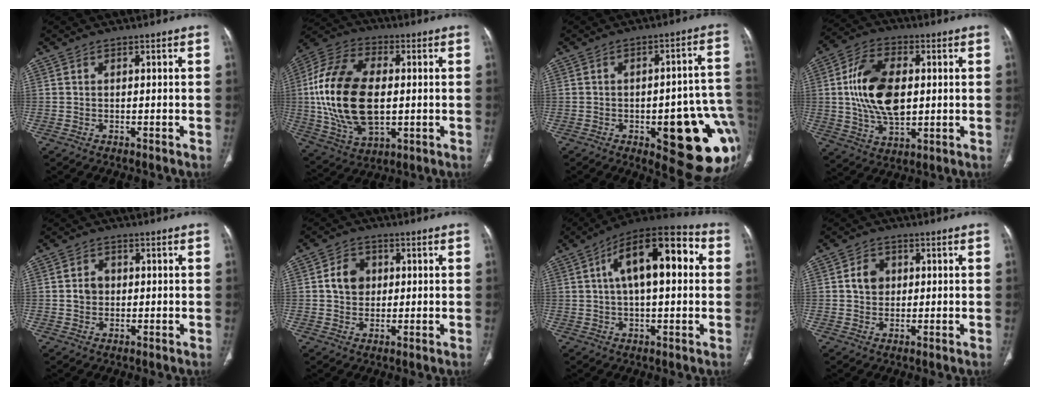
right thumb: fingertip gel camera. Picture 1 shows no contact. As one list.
[{"total": 22.1, "force": [0.4, 13.0, 17.9], "torque": [-0.359, 0.001, 0.015]}, {"total": 21.7, "force": [-5.7, 7.5, 19.6], "torque": [-0.185, 0.022, -0.051]}, {"total": 15.3, "force": [1.5, 9.0, 12.3], "torque": [-0.216, 0.003, 0.029]}, {"total": 3.2, "force": [0.1, 2.8, 1.7], "torque": [-0.021, 0.008, 0.001]}, {"total": 5.9, "force": [0.9, 4.9, 3.1], "torque": [-0.033, 0.004, 0.013]}, {"total": 17.2, "force": [3.9, 7.5, 15.0], "torque": [-0.210, 0.029, 0.052]}, {"total": 4.4, "force": [0.8, 3.7, 2.2], "torque": [-0.021, 0.003, 0.011]}]